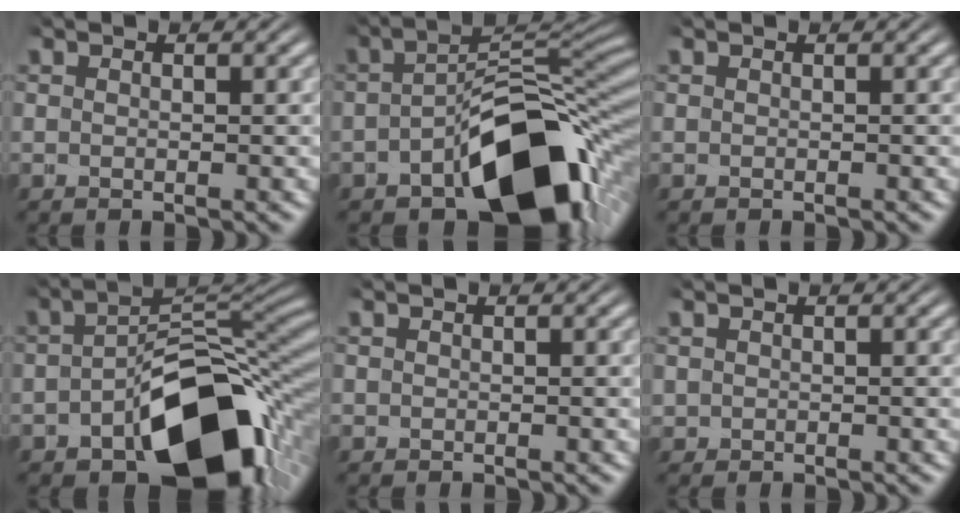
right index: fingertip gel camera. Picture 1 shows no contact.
{"total": 12.4, "force": [-5.2, 6.3, 9.4], "torque": [-0.128, -0.011, -0.071]}
{"total": 0.0}
{"total": 14.5, "force": [-6.1, 7.9, 10.6], "torque": [-0.147, -0.019, -0.078]}
{"total": 0.6, "force": [-0.1, 0.3, -0.5], "torque": [0.005, -0.003, 0.003]}
{"total": 0.9, "force": [0.2, 0.8, -0.4], "torque": [-0.006, -0.003, 0.011]}